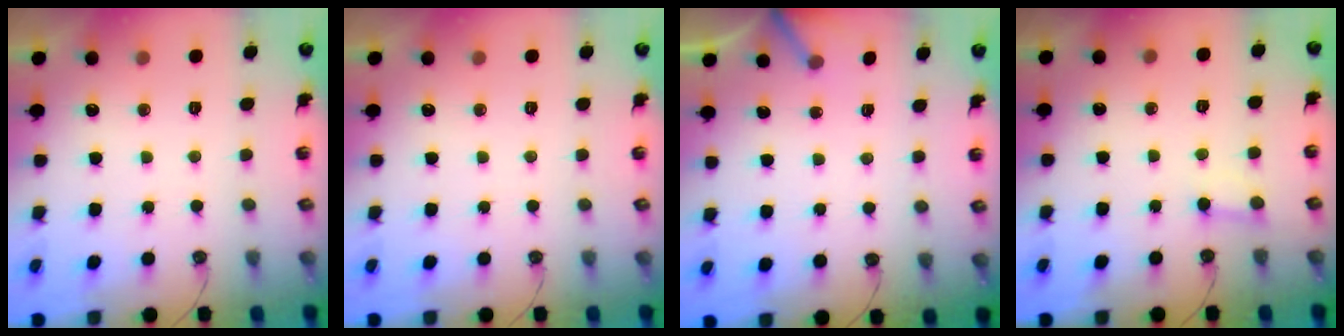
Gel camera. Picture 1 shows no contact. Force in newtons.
{"total": 0.0}
{"total": 2.5, "press": 2.5, "slide": 0.1}
{"total": 2.2, "press": 2.2, "slide": 0.1}